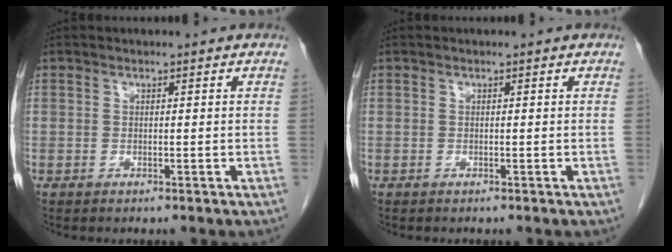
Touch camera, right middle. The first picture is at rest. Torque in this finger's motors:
{"motor_torque": [-0.09, 0.10, -0.03, 0.00]}